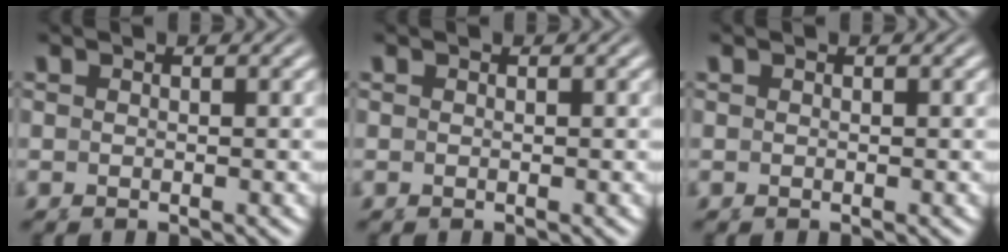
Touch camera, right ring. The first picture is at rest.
{"total": 0.0}
{"total": 0.0}